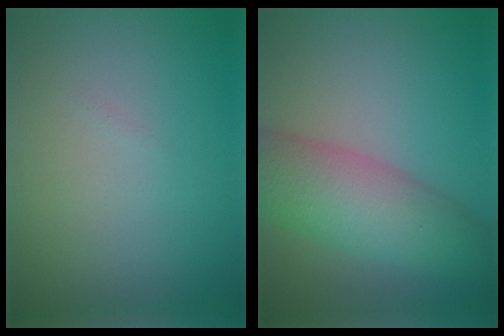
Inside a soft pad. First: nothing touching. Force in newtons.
{"total": 7.2, "press": 7.2, "slide": 0.2}